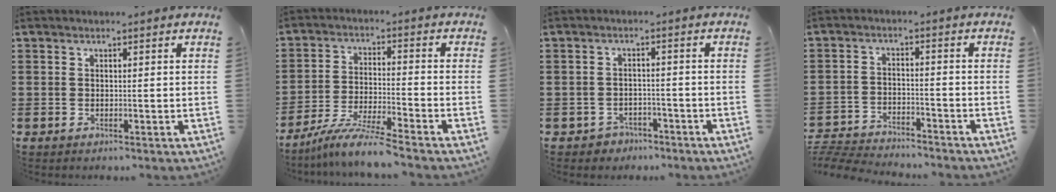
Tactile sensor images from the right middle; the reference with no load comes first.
{"total": 7.1, "force": [-6.3, -0.3, 3.4], "torque": [-0.069, -0.012, -0.118]}
{"total": 2.2, "force": [-2.0, 0.9, -0.1], "torque": [-0.008, 0.000, -0.044]}
{"total": 5.3, "force": [-5.3, 0.5, 0.5], "torque": [-0.018, 0.007, -0.111]}